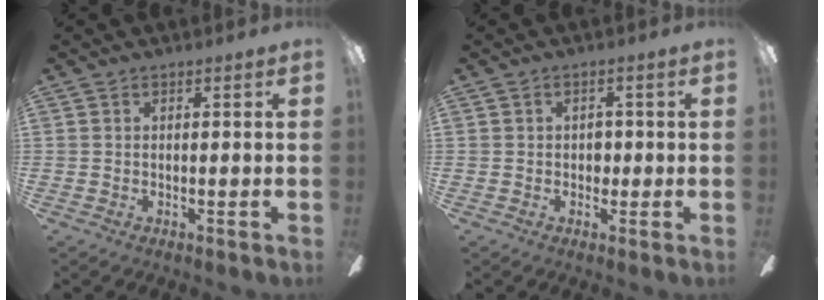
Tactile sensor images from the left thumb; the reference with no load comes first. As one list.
[{"total": 2.5, "force": [0.0, 1.9, 1.6], "torque": [-0.032, 0.008, -0.003]}]